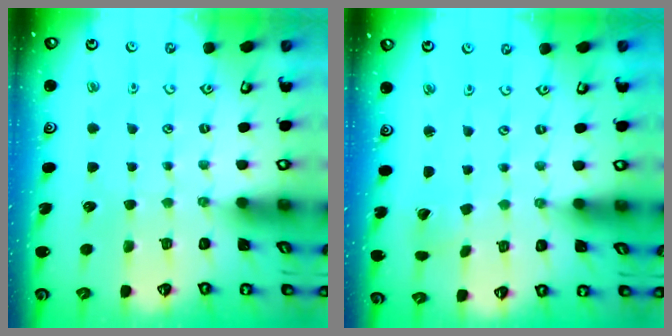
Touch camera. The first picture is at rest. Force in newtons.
{"total": 0.0}